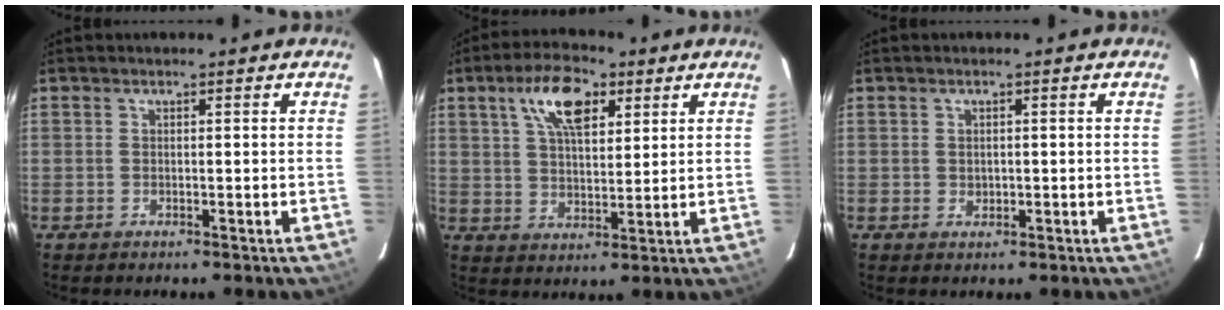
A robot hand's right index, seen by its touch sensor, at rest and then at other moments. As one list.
[{"total": 10.4, "force": [5.1, 4.6, 7.9], "torque": [-0.144, 0.021, 0.090]}, {"total": 1.2, "force": [0.1, 1.1, 0.6], "torque": [-0.007, 0.002, 0.005]}]